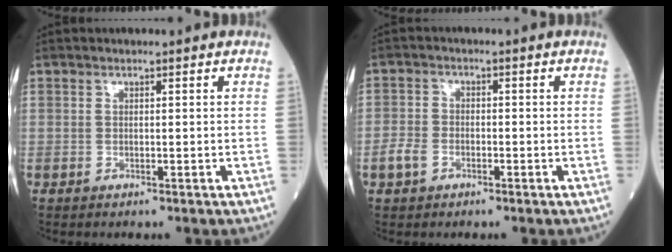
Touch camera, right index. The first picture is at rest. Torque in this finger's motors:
{"motor_torque": [0.31, -0.12, -0.01, 0.00]}